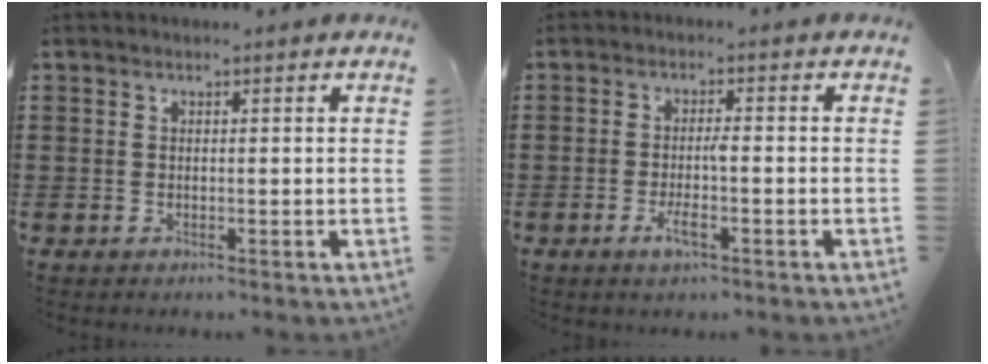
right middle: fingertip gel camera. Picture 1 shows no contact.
{"total": 3.2, "force": [-1.2, 0.6, 2.9], "torque": [-0.056, -0.001, -0.024]}